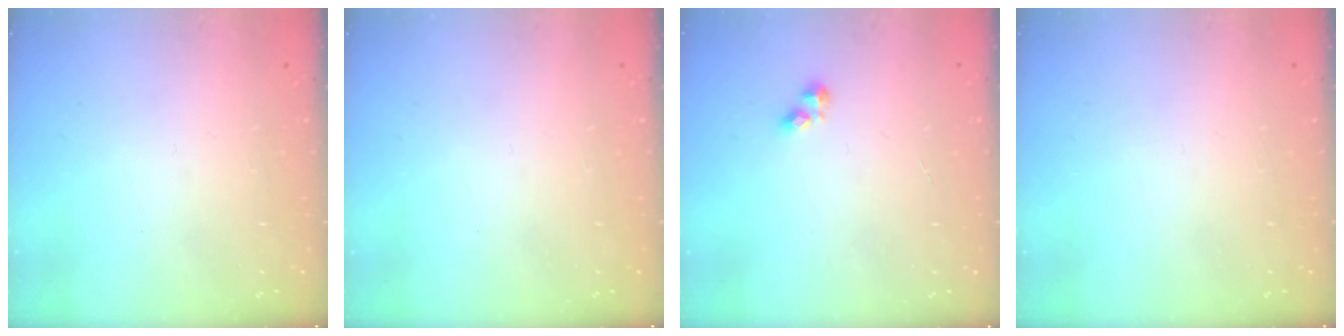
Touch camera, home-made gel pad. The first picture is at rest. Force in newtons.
{"total": 0.0}
{"total": 2.1, "press": 2.0, "slide": 0.3}
{"total": 0.0}